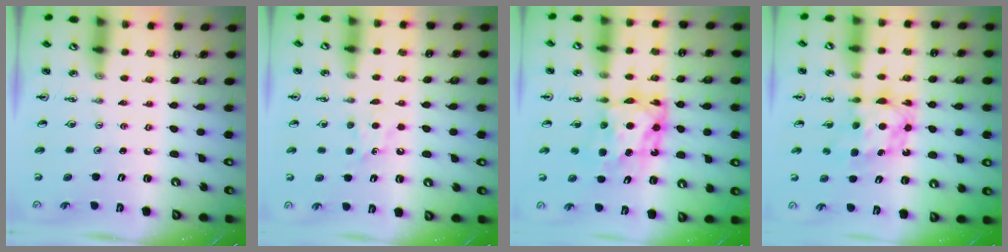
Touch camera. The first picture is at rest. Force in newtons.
{"total": 5.9, "press": 5.9, "slide": 0.6}
{"total": 9.0, "press": 9.0, "slide": 0.7}
{"total": 6.8, "press": 6.8, "slide": 0.2}